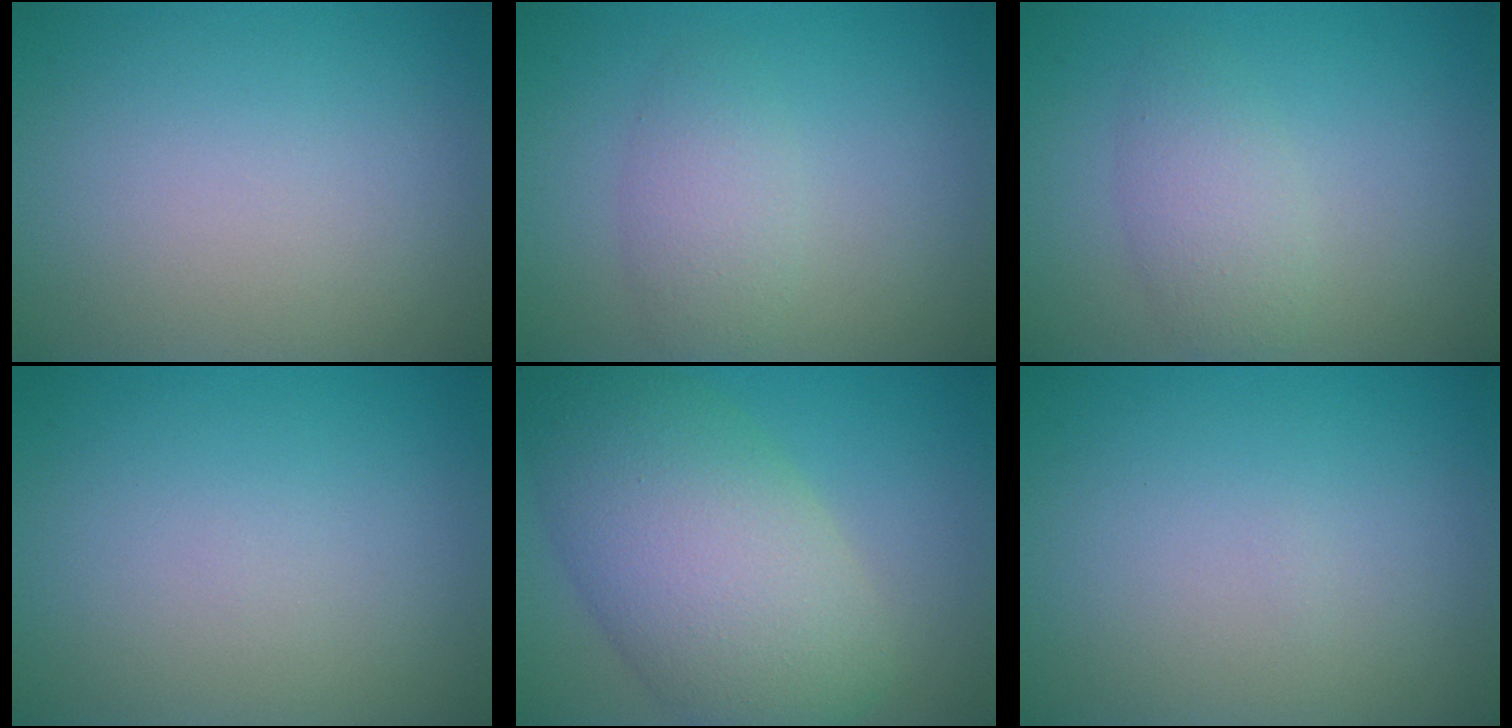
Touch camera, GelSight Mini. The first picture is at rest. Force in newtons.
{"total": 2.6, "press": 2.6, "slide": 0.0}
{"total": 2.7, "press": 2.7, "slide": 0.1}
{"total": 0.0}
{"total": 10.5, "press": 10.5, "slide": 0.7}
{"total": 0.0}